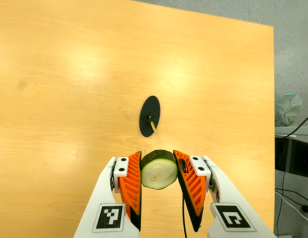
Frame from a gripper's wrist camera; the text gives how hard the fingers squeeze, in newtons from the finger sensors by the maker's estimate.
{"total": 12.0, "left": 11.2, "right": 12.8}